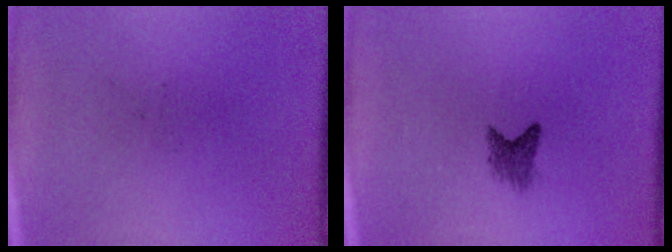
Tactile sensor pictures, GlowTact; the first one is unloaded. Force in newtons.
{"total": 2.1}